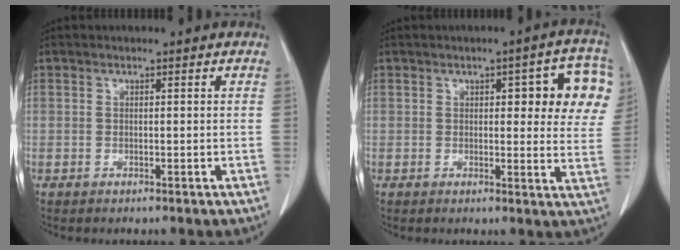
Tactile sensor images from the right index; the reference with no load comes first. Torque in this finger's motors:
{"motor_torque": [0.82, 0.48, 0.22, 0.04]}